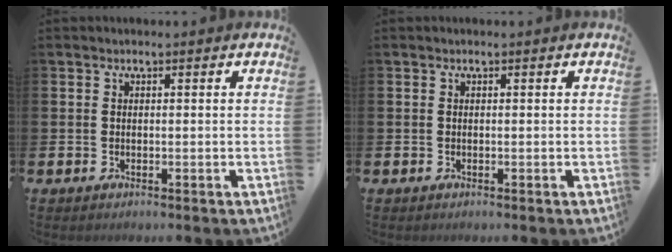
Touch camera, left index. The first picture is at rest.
{"total": 0.0}